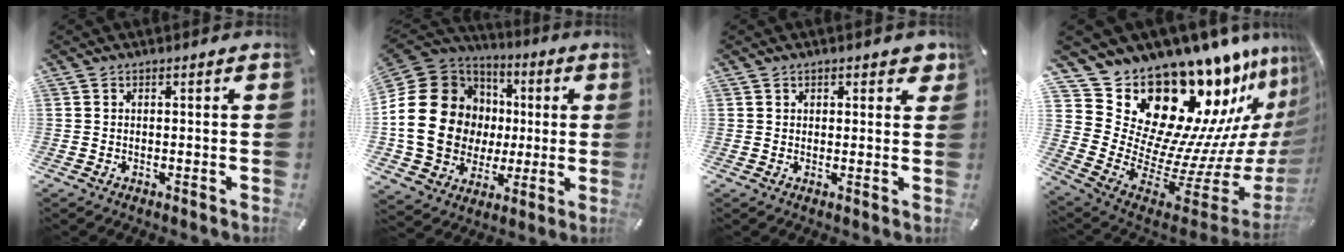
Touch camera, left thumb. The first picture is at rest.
{"total": 23.1, "force": [1.1, 19.8, 11.9], "torque": [-0.246, -0.006, 0.048]}
{"total": 2.5, "force": [1.5, 1.8, 0.9], "torque": [0.005, -0.003, 0.022]}
{"total": 24.1, "force": [16.6, 13.0, 11.6], "torque": [-0.166, -0.200, 0.337]}